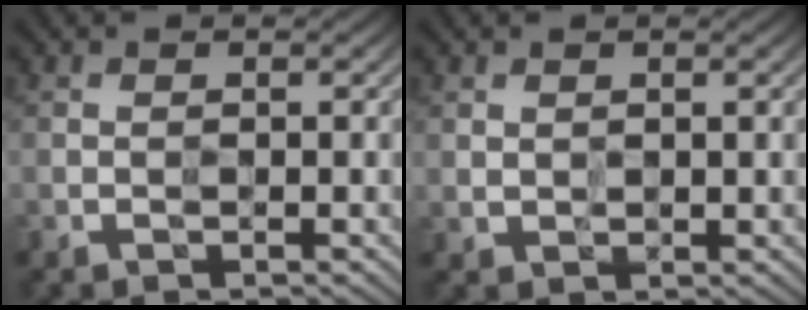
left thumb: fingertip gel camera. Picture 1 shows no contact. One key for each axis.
{"total": 1.6, "fx": 1.1, "fy": 1.0, "fz": 0.5, "tx": -0.018, "ty": -0.002, "tz": 0.025}